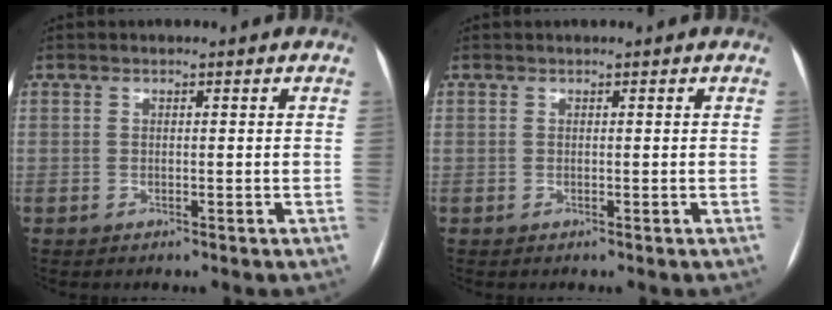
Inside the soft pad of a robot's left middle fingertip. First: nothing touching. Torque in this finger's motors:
{"motor_torque": [-0.02, 0.04, 0.00, 0.00]}